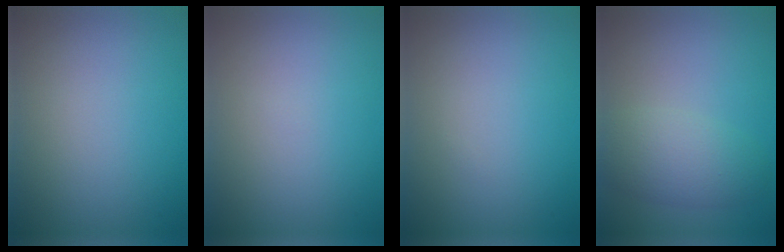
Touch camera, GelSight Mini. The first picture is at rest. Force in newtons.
{"total": 0.0}
{"total": 0.0}
{"total": 4.1, "press": 4.1, "slide": 0.1}